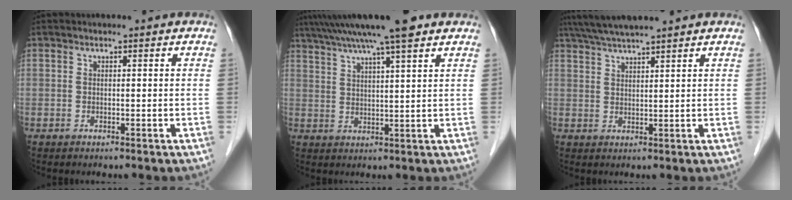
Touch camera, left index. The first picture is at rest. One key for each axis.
{"total": 12.7, "fx": 10.0, "fy": 0.1, "fz": 7.7, "tx": -0.135, "ty": 0.033, "tz": 0.151}
{"total": 7.5, "fx": 6.6, "fy": -0.4, "fz": 3.6, "tx": -0.063, "ty": 0.031, "tz": 0.111}